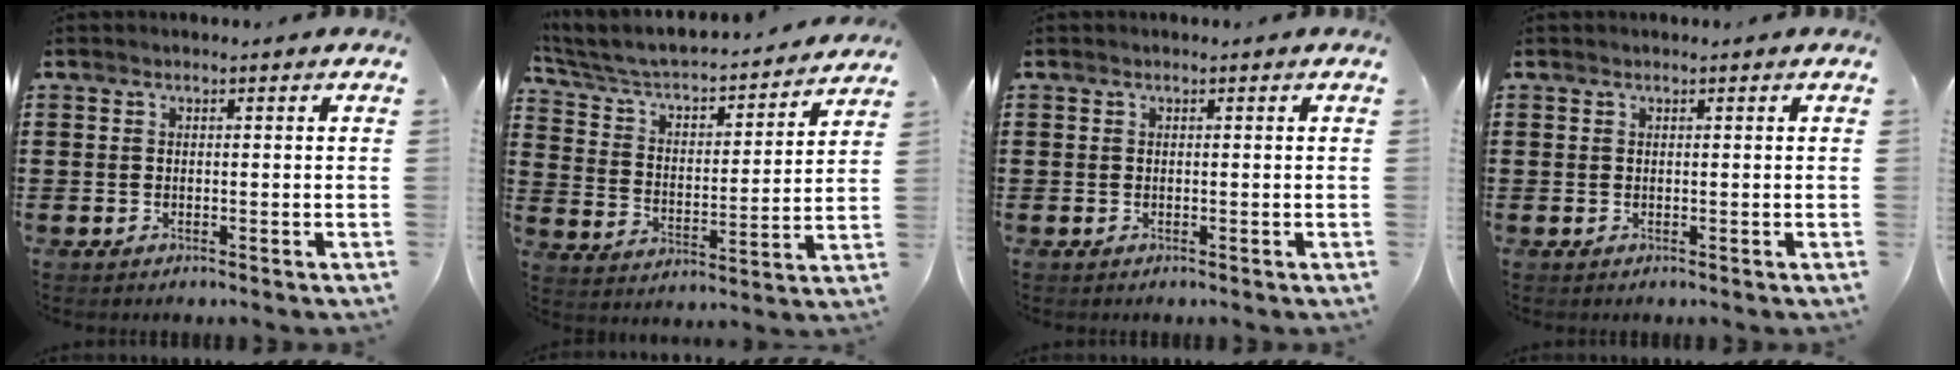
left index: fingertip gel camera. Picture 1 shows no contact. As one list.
[{"total": 4.4, "force": [3.9, 1.1, 1.5], "torque": [-0.052, -0.038, 0.057]}, {"total": 0.0}, {"total": 0.0}]